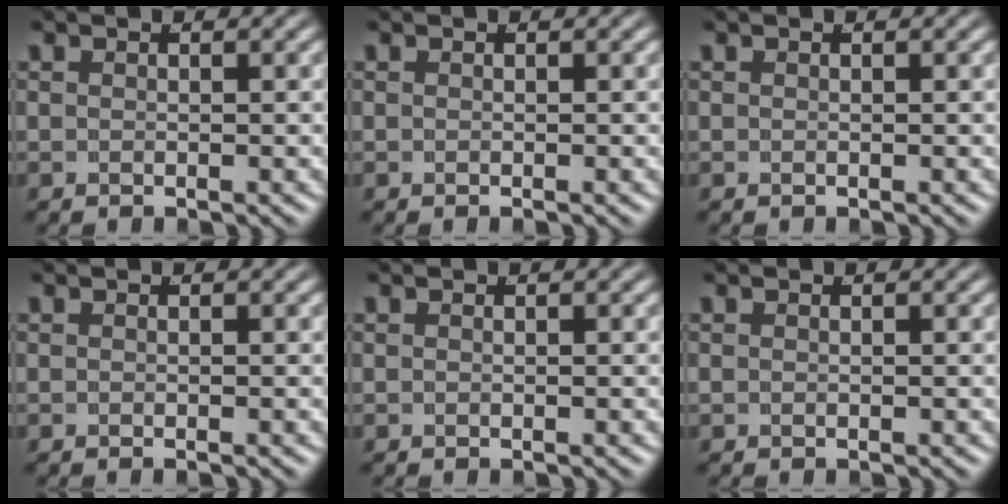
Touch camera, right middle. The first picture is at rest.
{"total": 0.0}
{"total": 0.0}
{"total": 0.0}
{"total": 0.0}
{"total": 0.5, "force": [-0.1, 0.5, 0.1], "torque": [-0.006, -0.003, -0.001]}